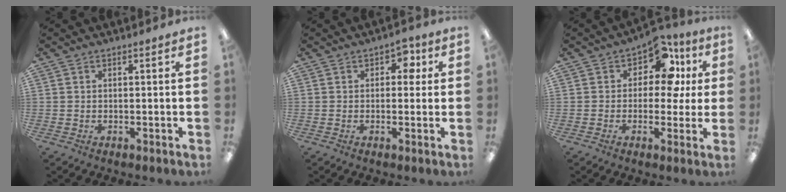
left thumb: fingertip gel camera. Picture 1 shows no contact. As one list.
[{"total": 3.8, "force": [1.1, 2.5, 2.5], "torque": [-0.028, 0.000, 0.012]}, {"total": 11.4, "force": [4.6, 7.0, 7.7], "torque": [-0.108, -0.019, 0.078]}]